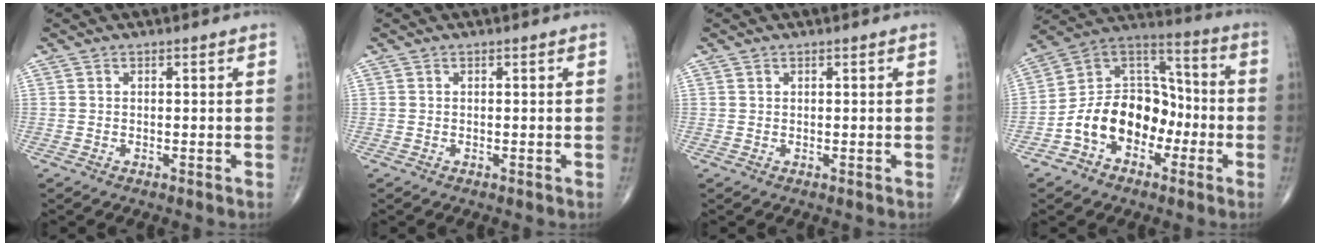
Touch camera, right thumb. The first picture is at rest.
{"total": 0.0}
{"total": 0.0}
{"total": 15.8, "force": [-5.1, 11.4, 9.7], "torque": [-0.128, 0.066, -0.097]}